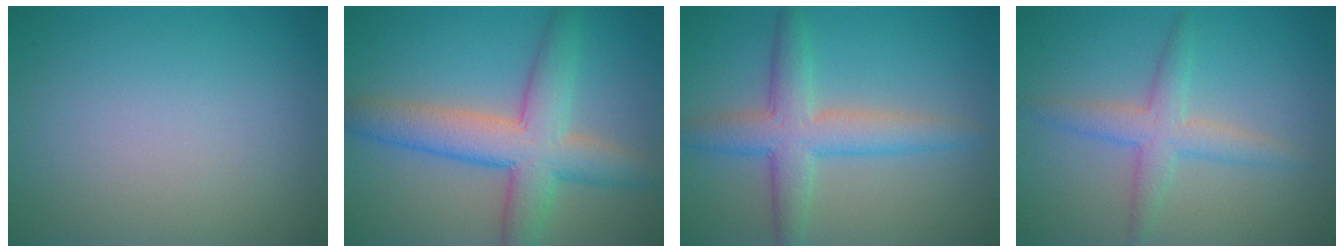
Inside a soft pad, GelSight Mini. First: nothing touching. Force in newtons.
{"total": 7.2, "press": 7.2, "slide": 0.2}
{"total": 5.0, "press": 5.0, "slide": 0.2}
{"total": 3.2, "press": 3.2, "slide": 0.2}